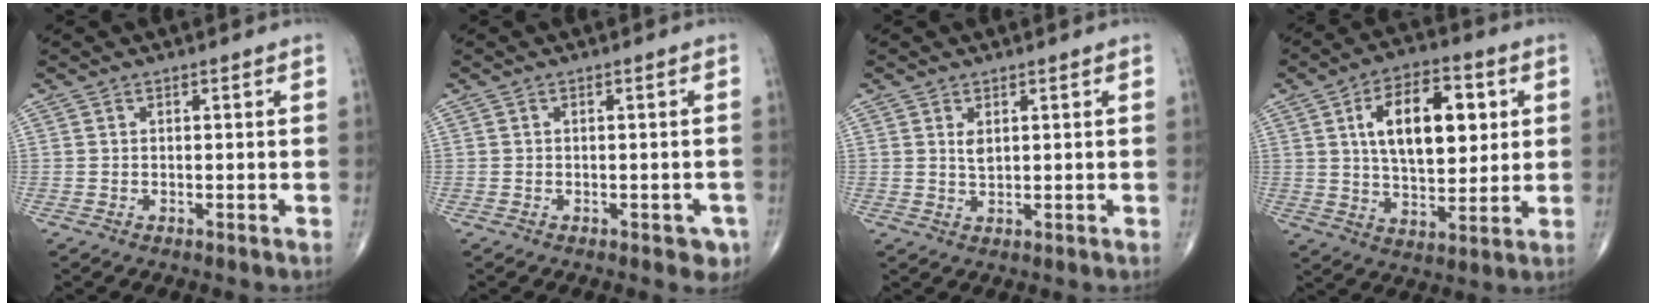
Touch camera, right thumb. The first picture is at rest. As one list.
[{"total": 3.0, "force": [-1.4, 1.7, 2.0], "torque": [-0.007, 0.002, -0.015]}, {"total": 2.0, "force": [0.8, 1.0, 1.5], "torque": [-0.024, -0.007, 0.019]}, {"total": 16.8, "force": [4.3, 8.8, 13.7], "torque": [-0.190, -0.006, 0.072]}]